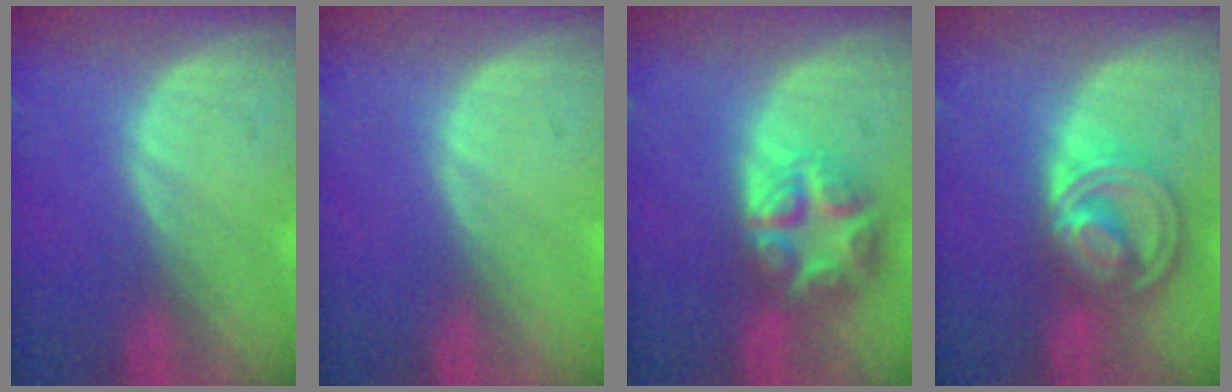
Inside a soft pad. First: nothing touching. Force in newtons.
{"total": 0.0}
{"total": 8.2, "press": 7.2, "slide": 3.9}
{"total": 8.7, "press": 7.4, "slide": 4.6}